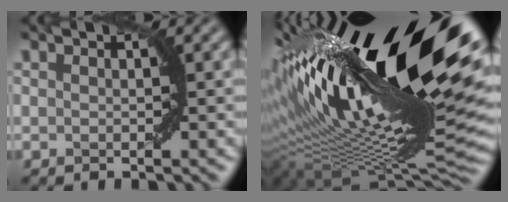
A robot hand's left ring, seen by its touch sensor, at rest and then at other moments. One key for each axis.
{"total": 21.4, "fx": 6.8, "fy": 7.6, "fz": 18.8, "tx": -0.332, "ty": 0.010, "tz": 0.123}